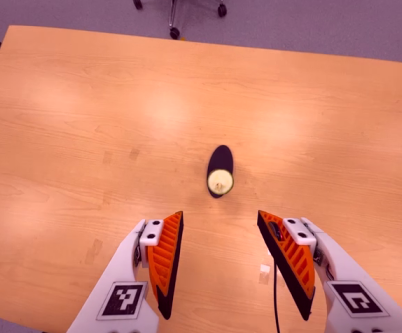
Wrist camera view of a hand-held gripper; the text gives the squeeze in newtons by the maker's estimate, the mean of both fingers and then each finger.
{"total": 0.0}